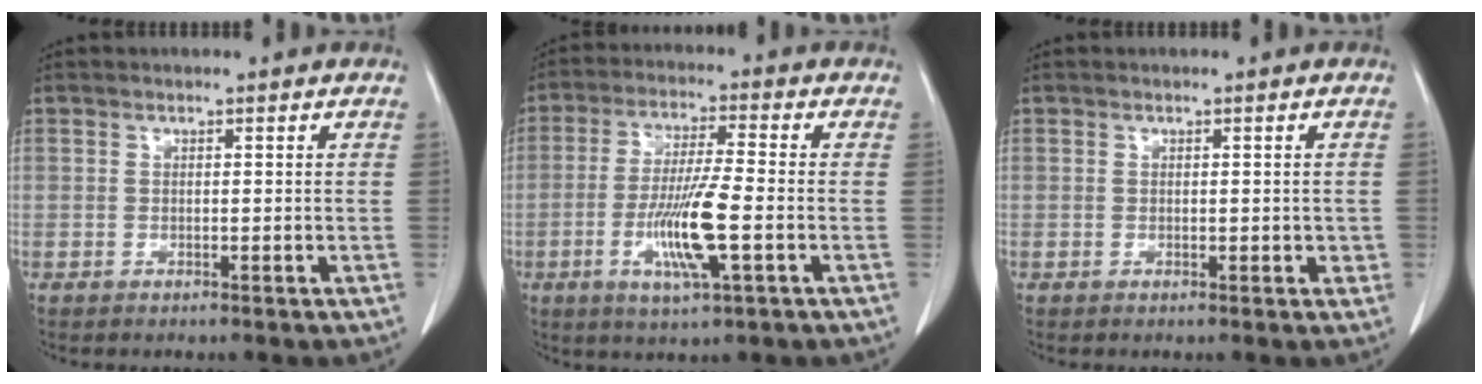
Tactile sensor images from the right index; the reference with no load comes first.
{"total": 10.4, "force": [-2.9, 0.6, 10.0], "torque": [-0.193, -0.013, -0.055]}
{"total": 1.6, "force": [-0.1, 0.9, 1.3], "torque": [-0.013, 0.001, 0.001]}